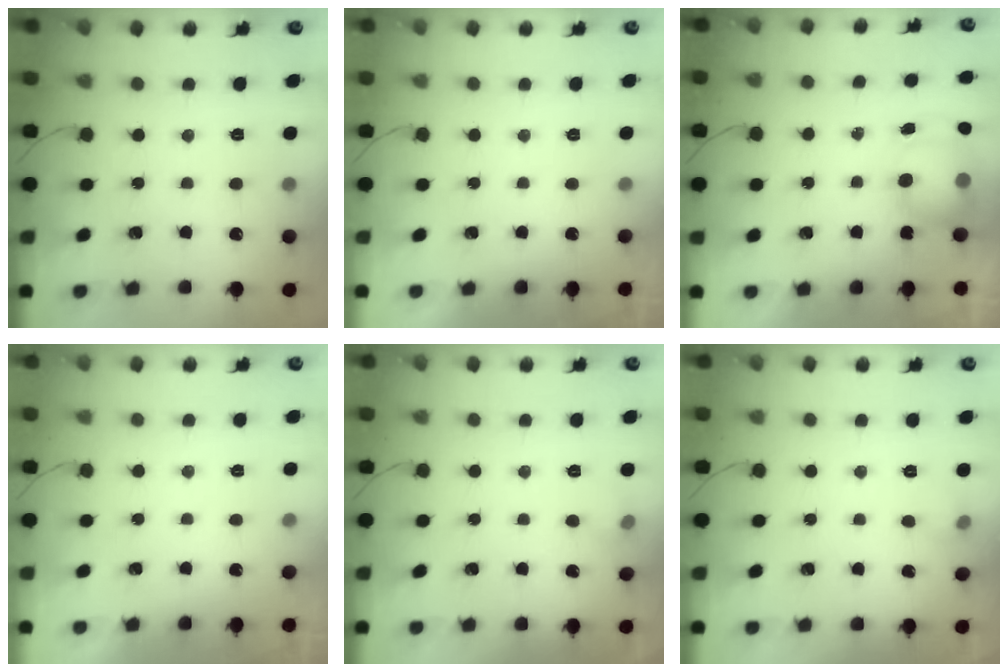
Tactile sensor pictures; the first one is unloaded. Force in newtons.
{"total": 0.0}
{"total": 11.2, "press": 9.0, "slide": 6.7}
{"total": 0.0}
{"total": 4.5, "press": 4.1, "slide": 1.8}
{"total": 5.6, "press": 4.2, "slide": 3.6}